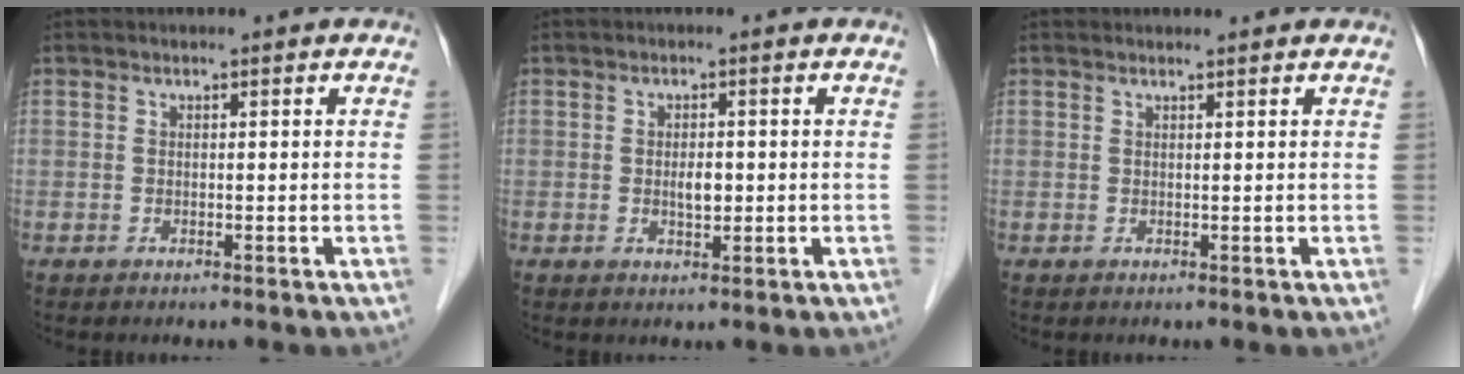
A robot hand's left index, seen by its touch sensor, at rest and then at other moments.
{"total": 2.5, "force": [-0.2, 1.2, 2.1], "torque": [-0.039, -0.001, -0.002]}
{"total": 1.0, "force": [1.0, 0.1, 0.1], "torque": [-0.012, 0.008, 0.017]}